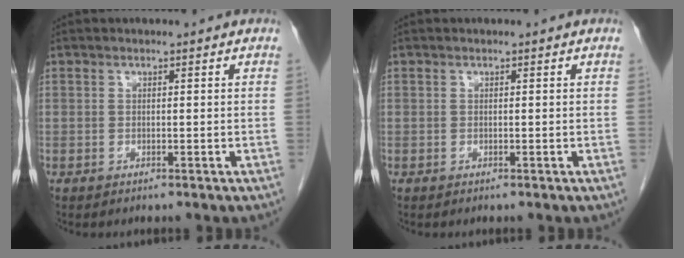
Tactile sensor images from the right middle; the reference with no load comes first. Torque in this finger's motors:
{"motor_torque": [0.00, 0.00, 0.00, -0.01]}